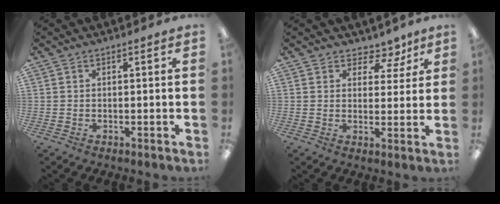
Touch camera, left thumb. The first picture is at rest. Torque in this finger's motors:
{"motor_torque": [-0.07, 0.04, -0.41, 0.34, -0.04]}